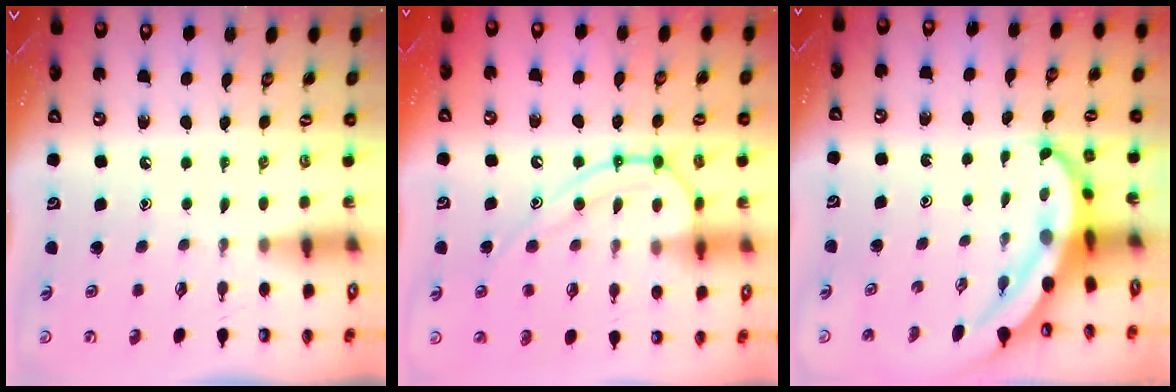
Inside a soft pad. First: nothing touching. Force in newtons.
{"total": 12.7, "press": 12.7, "slide": 0.9}
{"total": 6.1, "press": 6.0, "slide": 1.5}